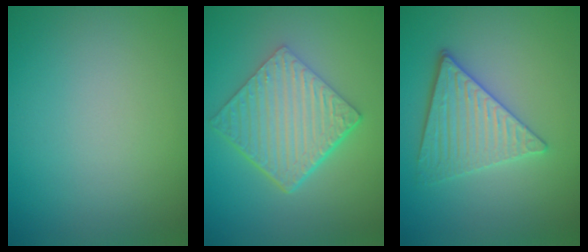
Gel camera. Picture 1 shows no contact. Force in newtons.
{"total": 6.7, "press": 4.5, "slide": 4.9}
{"total": 4.5, "press": 3.7, "slide": 2.5}